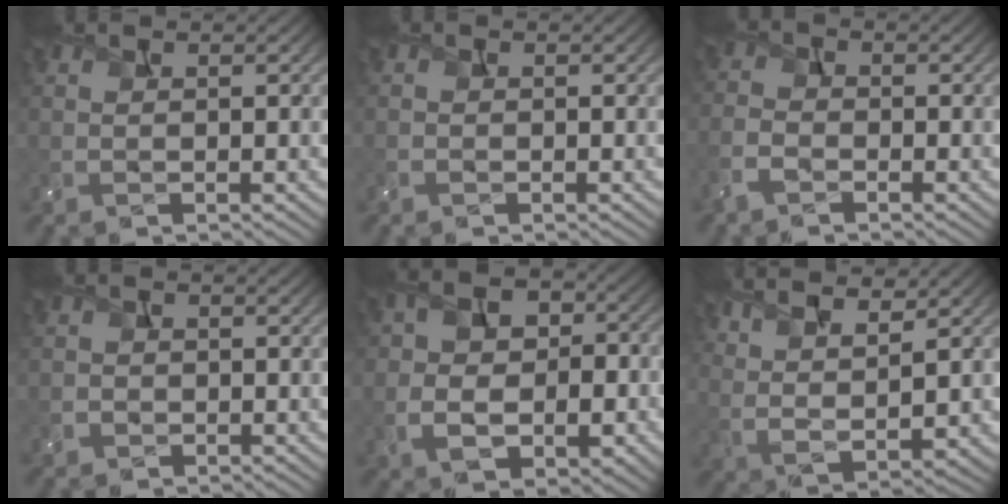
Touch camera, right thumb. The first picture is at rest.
{"total": 0.5, "force": [-0.3, 0.4, 0.2], "torque": [-0.004, -0.001, -0.007]}
{"total": 3.3, "force": [-2.1, 1.8, 1.8], "torque": [-0.046, -0.003, -0.059]}
{"total": 1.2, "force": [-0.5, 1.0, 0.3], "torque": [0.000, 0.000, -0.012]}
{"total": 10.0, "force": [-1.7, 7.4, 6.5], "torque": [-0.107, -0.013, -0.039]}
{"total": 8.3, "force": [5.7, 2.1, 5.6], "torque": [-0.117, 0.002, 0.100]}